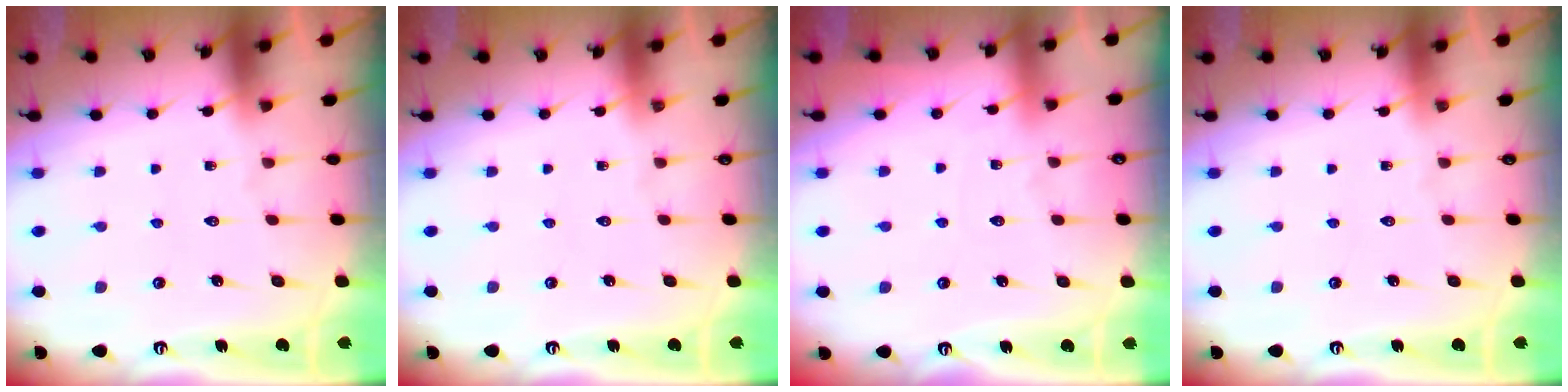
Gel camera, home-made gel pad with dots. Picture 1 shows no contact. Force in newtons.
{"total": 0.0}
{"total": 2.2, "press": 2.2, "slide": 0.3}
{"total": 0.0}